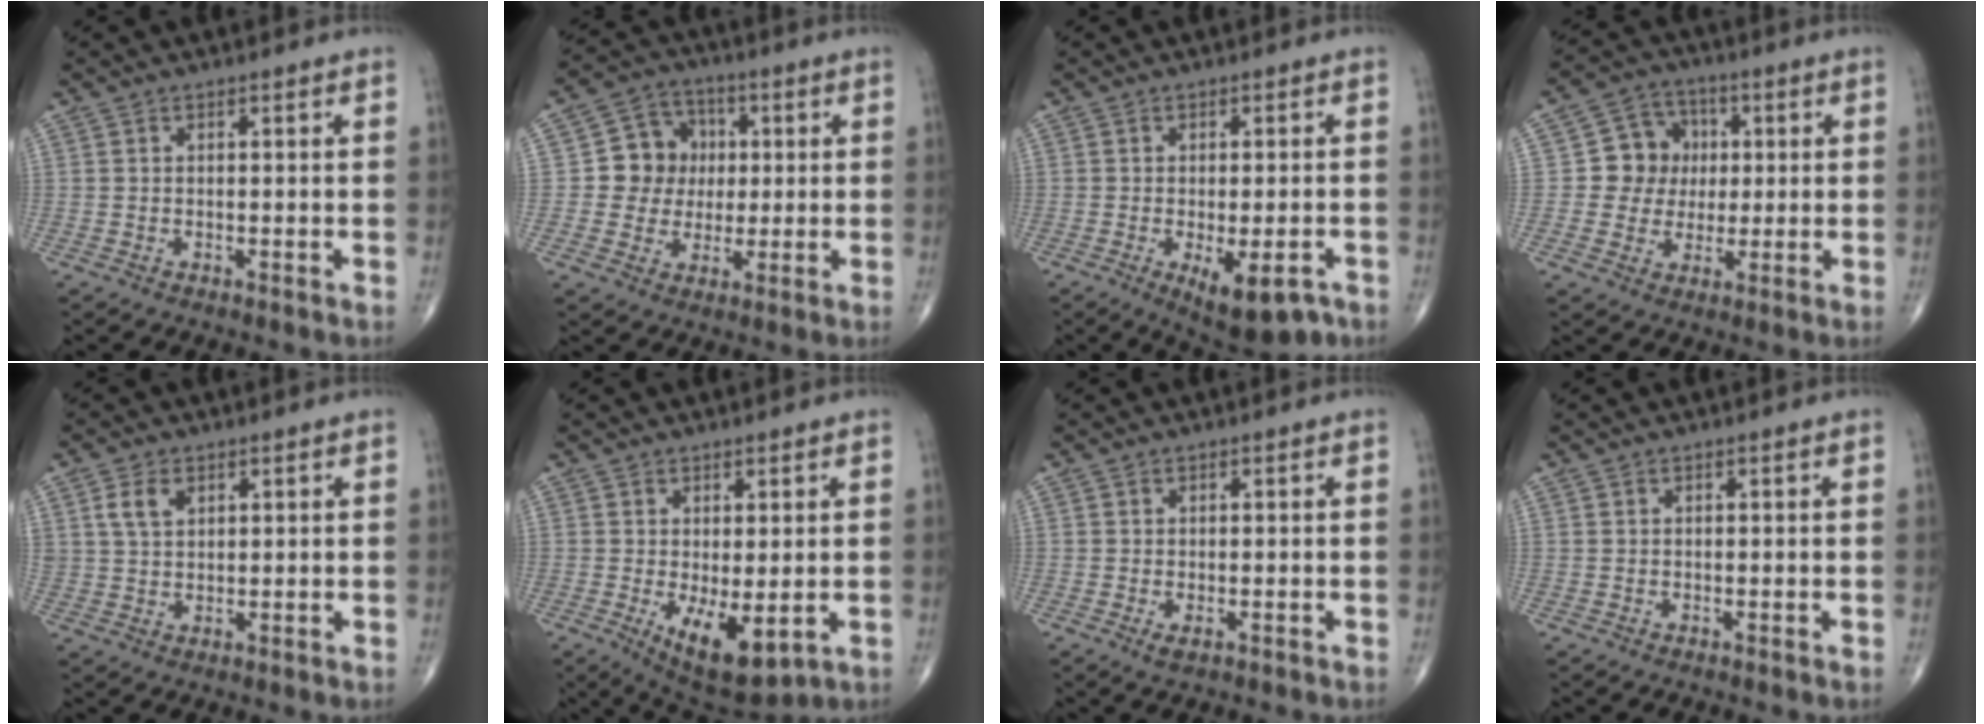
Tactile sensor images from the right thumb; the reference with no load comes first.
{"total": 9.5, "force": [0.7, 8.8, 3.5], "torque": [-0.007, 0.012, 0.005]}
{"total": 10.0, "force": [-4.5, 4.1, 8.0], "torque": [-0.104, -0.001, -0.056]}
{"total": 8.9, "force": [0.8, 8.3, 3.1], "torque": [0.000, 0.012, 0.007]}
{"total": 4.4, "force": [2.0, 3.0, 2.6], "torque": [-0.041, -0.005, 0.040]}
{"total": 9.7, "force": [-2.1, 4.2, 8.4], "torque": [-0.121, -0.022, -0.017]}
{"total": 1.4, "force": [-0.5, 0.7, 1.1], "torque": [-0.021, -0.004, -0.008]}
{"total": 0.0}